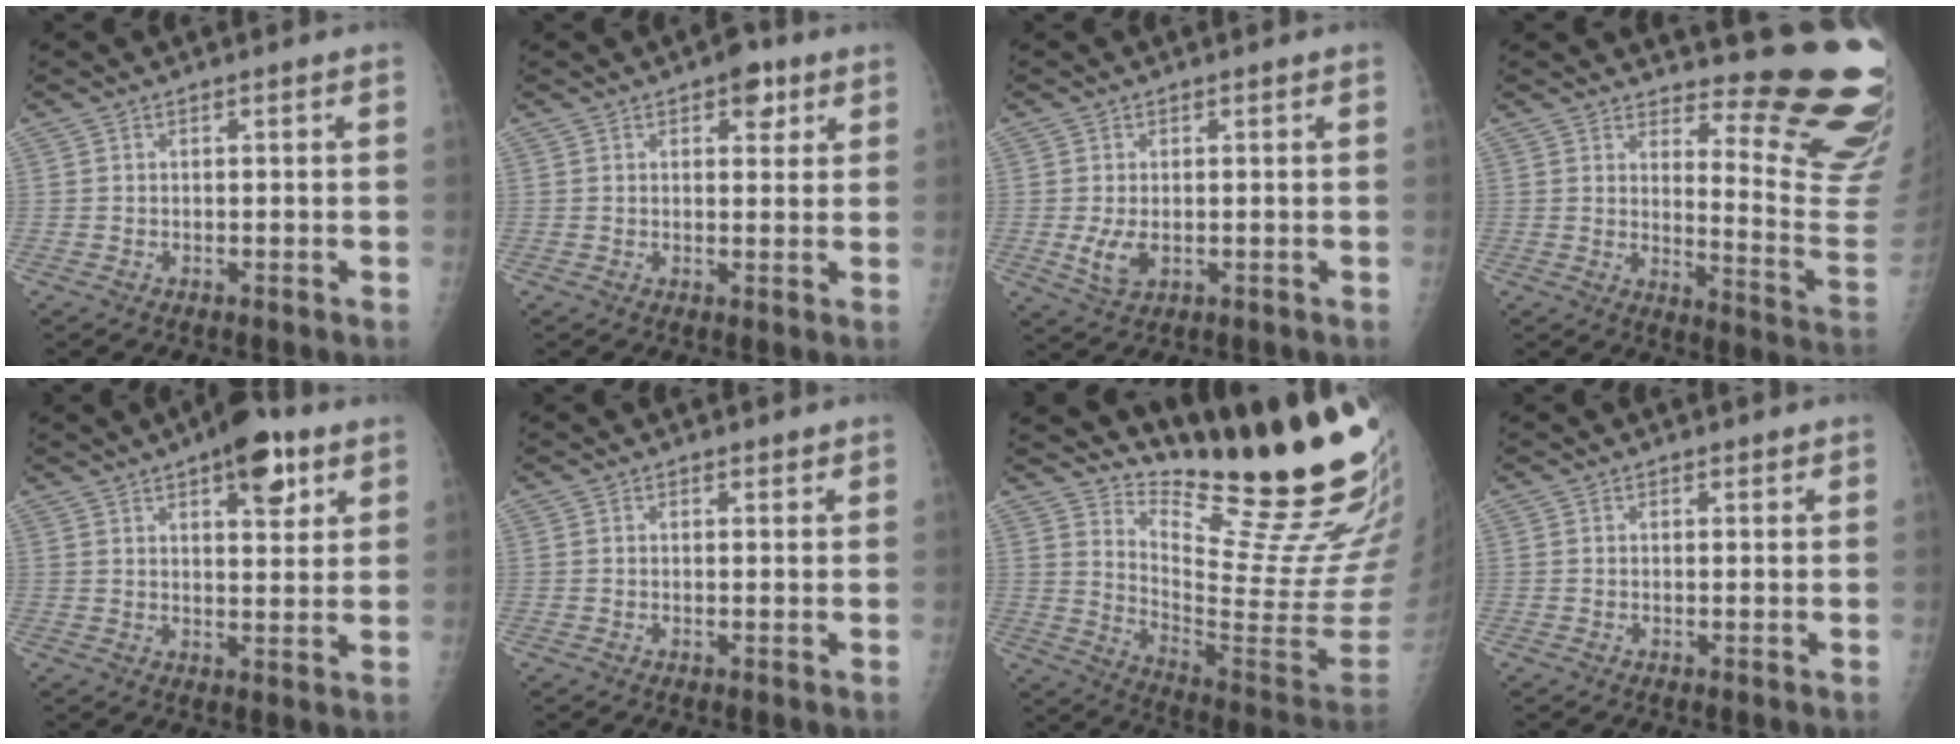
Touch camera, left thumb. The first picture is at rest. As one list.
[{"total": 4.9, "force": [2.7, 2.6, 3.0], "torque": [-0.015, -0.009, 0.030]}, {"total": 4.0, "force": [-0.2, 2.5, 3.2], "torque": [-0.064, -0.010, 0.002]}, {"total": 17.1, "force": [13.9, 3.1, 9.5], "torque": [-0.089, -0.170, 0.172]}, {"total": 10.7, "force": [6.1, 4.2, 7.8], "torque": [-0.083, -0.024, 0.082]}, {"total": 1.2, "force": [1.0, 0.6, 0.2], "torque": [0.009, -0.007, 0.010]}, {"total": 24.2, "force": [20.1, 2.8, 13.1], "torque": [-0.167, -0.189, 0.292]}, {"total": 1.0, "force": [0.8, 0.5, 0.2], "torque": [0.006, -0.006, 0.008]}]